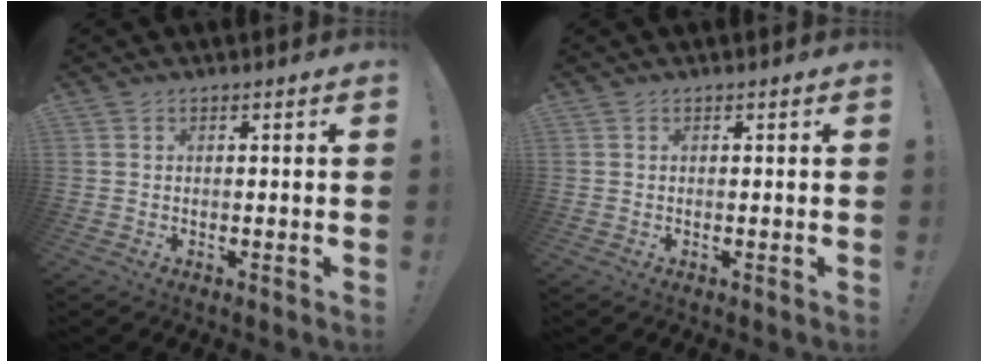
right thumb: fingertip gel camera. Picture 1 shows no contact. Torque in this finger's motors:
{"motor_torque": [0.09, 0.05, 0.15, -0.09, 0.00]}